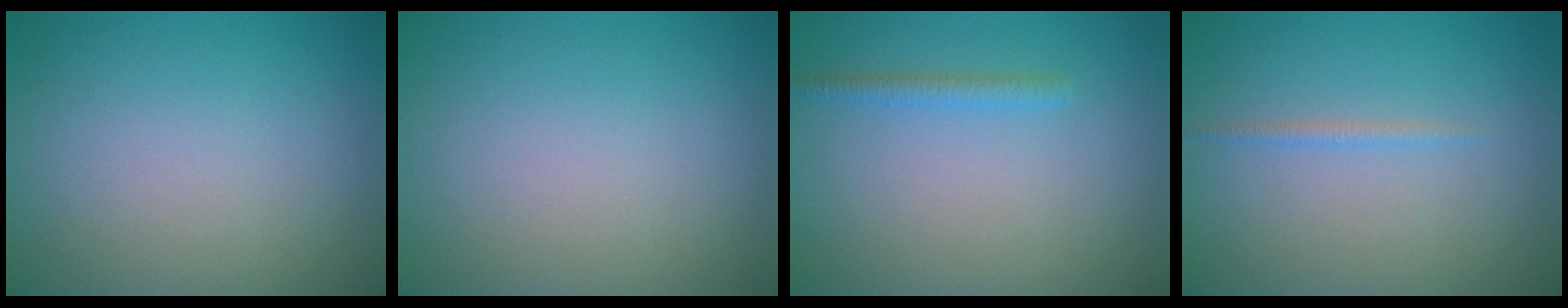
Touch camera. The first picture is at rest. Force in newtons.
{"total": 0.0}
{"total": 1.3, "press": 1.3, "slide": 0.1}
{"total": 0.7, "press": 0.7, "slide": 0.1}